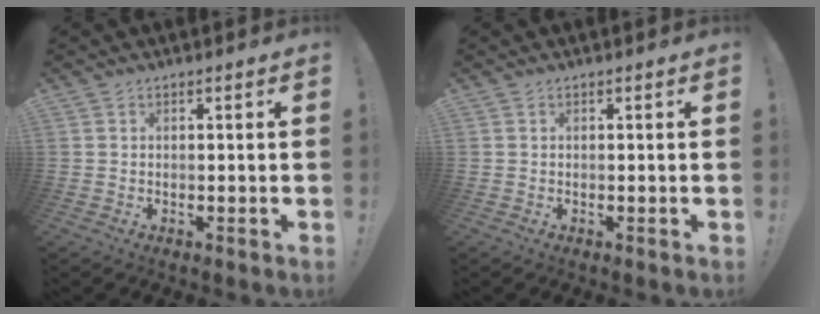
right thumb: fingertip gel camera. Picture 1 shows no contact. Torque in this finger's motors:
{"motor_torque": [0.00, 0.00, 0.00, 0.00, 0.00]}